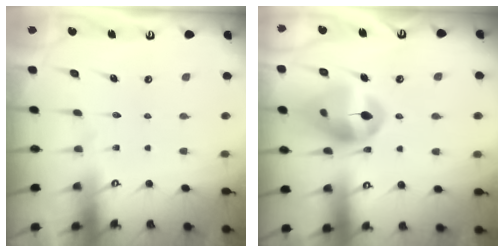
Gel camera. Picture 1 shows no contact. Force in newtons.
{"total": 16.8, "press": 16.6, "slide": 2.2}